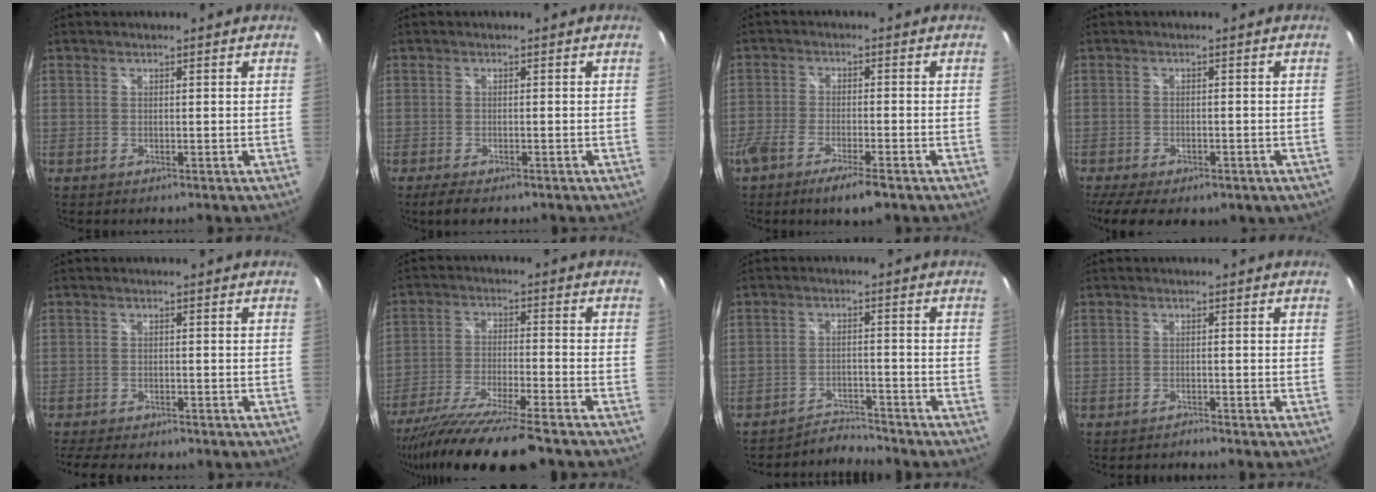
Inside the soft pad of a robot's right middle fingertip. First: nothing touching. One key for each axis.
{"total": 3.6, "fx": -2.6, "fy": 1.2, "fz": 2.2, "tx": -0.047, "ty": -0.017, "tz": -0.042}
{"total": 8.1, "fx": -5.7, "fy": 1.5, "fz": 5.5, "tx": -0.126, "ty": -0.023, "tz": -0.105}
{"total": 11.2, "fx": -7.0, "fy": 5.6, "fz": 6.7, "tx": -0.155, "ty": -0.035, "tz": -0.097}
{"total": 8.4, "fx": -7.0, "fy": 2.6, "fz": 3.9, "tx": -0.089, "ty": -0.022, "tz": -0.106}
{"total": 16.8, "fx": -14.1, "fy": 0.6, "fz": 9.0, "tx": -0.180, "ty": -0.045, "tz": -0.238}
{"total": 4.9, "fx": -4.8, "fy": -0.3, "fz": -0.7, "tx": 0.000, "ty": 0.013, "tz": -0.084}
{"total": 1.4, "fx": -1.4, "fy": 0.0, "fz": 0.1, "tx": -0.006, "ty": -0.002, "tz": -0.022}